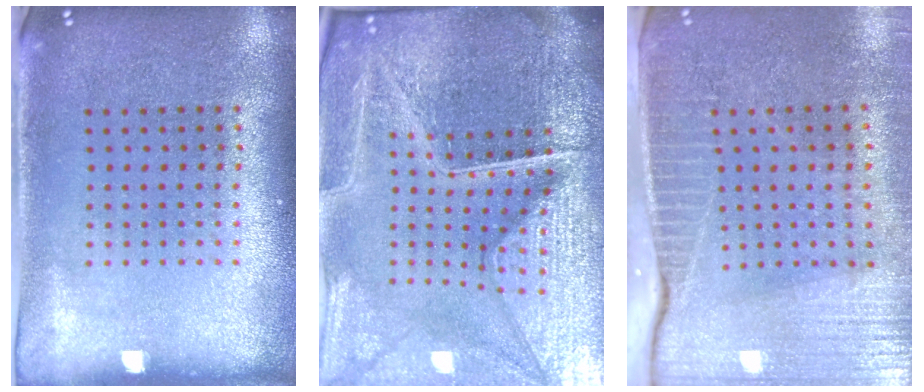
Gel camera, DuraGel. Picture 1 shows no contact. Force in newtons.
{"total": 6.8, "press": 6.0, "slide": 3.2}
{"total": 3.8, "press": 3.4, "slide": 1.7}